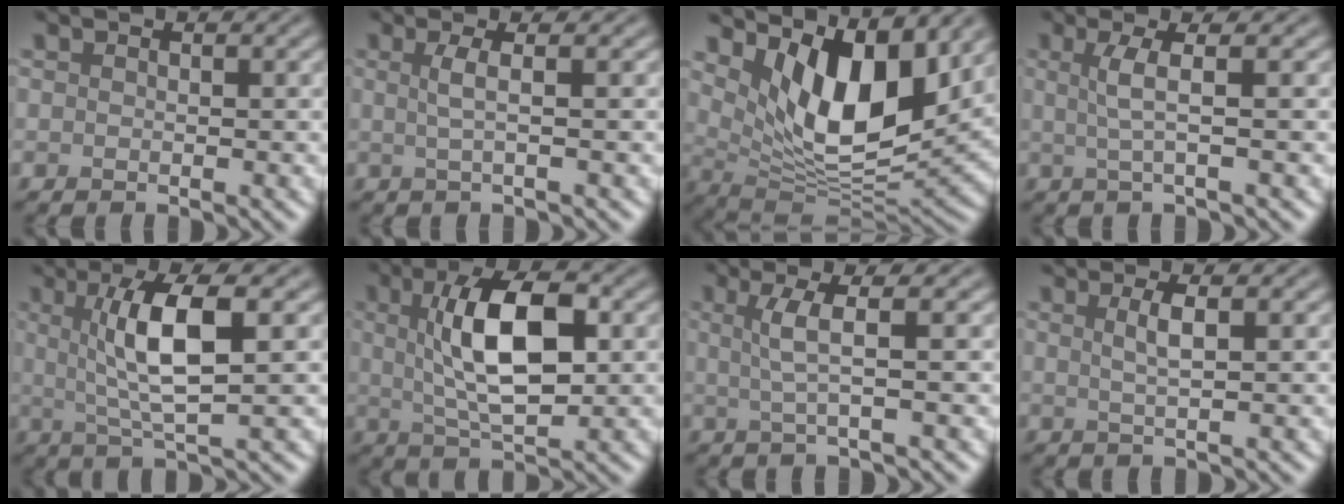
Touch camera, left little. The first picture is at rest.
{"total": 2.2, "force": [0.3, 0.6, 2.1], "torque": [-0.037, 0.002, -0.001]}
{"total": 9.9, "force": [4.3, 4.3, 7.8], "torque": [-0.131, -0.021, 0.075]}
{"total": 2.8, "force": [0.4, 0.5, 2.8], "torque": [-0.052, 0.000, 0.007]}
{"total": 6.4, "force": [1.3, 1.3, 6.1], "torque": [-0.111, 0.007, 0.027]}
{"total": 8.2, "force": [1.3, 3.3, 7.4], "torque": [-0.130, 0.006, 0.024]}
{"total": 3.2, "force": [0.6, 0.5, 3.1], "torque": [-0.059, 0.001, 0.013]}
{"total": 2.4, "force": [0.8, 0.7, 2.2], "torque": [-0.035, 0.003, 0.010]}